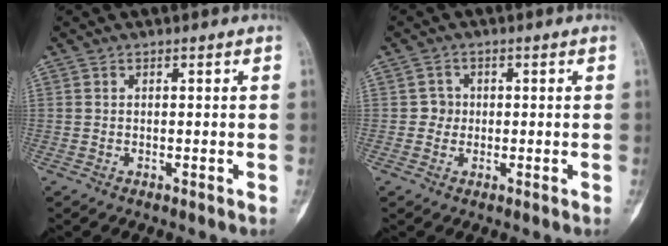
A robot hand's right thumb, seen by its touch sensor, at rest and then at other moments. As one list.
[{"total": 2.2, "force": [0.0, 2.2, 0.4], "torque": [0.009, 0.008, -0.007]}]